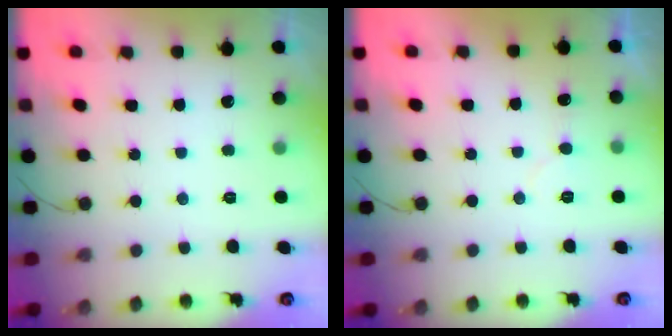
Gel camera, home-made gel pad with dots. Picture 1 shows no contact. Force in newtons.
{"total": 4.7, "press": 4.7, "slide": 0.3}